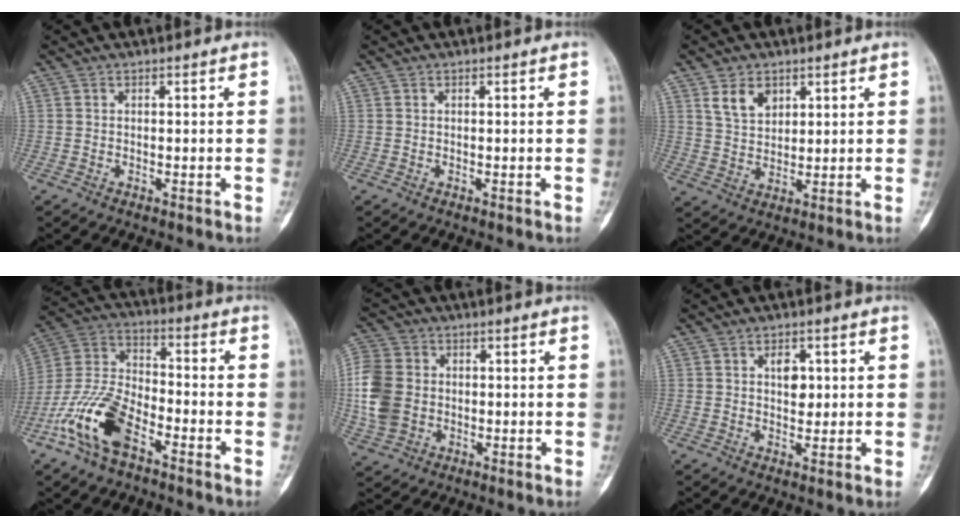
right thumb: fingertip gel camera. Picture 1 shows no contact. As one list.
[{"total": 0.0}, {"total": 5.4, "force": [3.4, 3.9, 1.3], "torque": [-0.010, -0.016, 0.067]}, {"total": 14.6, "force": [-7.5, 7.0, 10.4], "torque": [-0.219, 0.043, -0.153]}, {"total": 11.4, "force": [-0.7, 9.1, 6.8], "torque": [-0.146, 0.005, -0.014]}, {"total": 3.9, "force": [1.0, 2.7, 2.7], "torque": [-0.022, -0.001, 0.017]}]